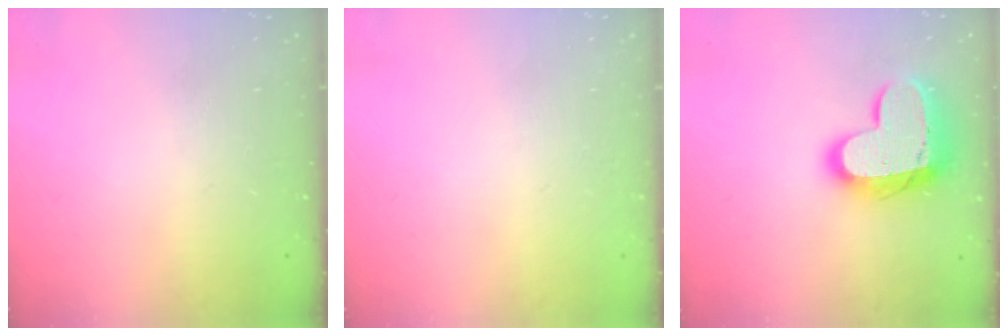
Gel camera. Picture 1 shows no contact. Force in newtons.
{"total": 0.0}
{"total": 16.8, "press": 16.7, "slide": 1.4}